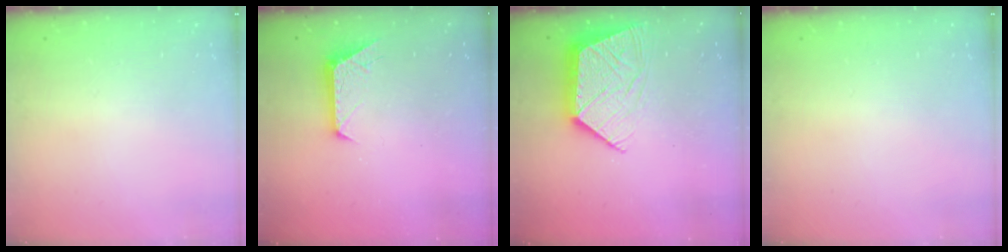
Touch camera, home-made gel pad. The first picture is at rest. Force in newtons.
{"total": 7.4, "press": 7.3, "slide": 0.6}
{"total": 12.5, "press": 12.5, "slide": 0.9}
{"total": 0.0}